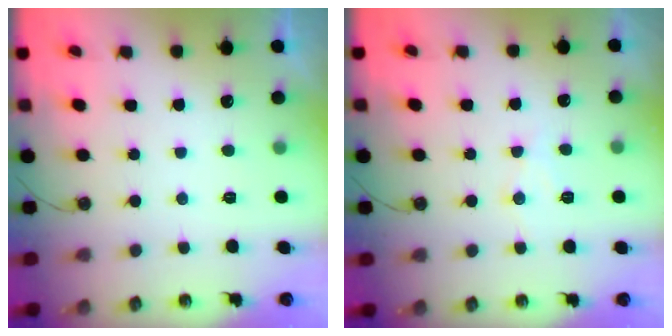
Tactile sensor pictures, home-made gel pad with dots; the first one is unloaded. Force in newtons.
{"total": 7.9, "press": 7.9, "slide": 0.7}